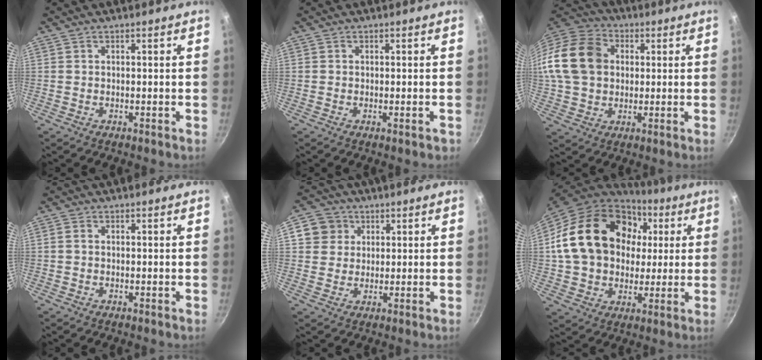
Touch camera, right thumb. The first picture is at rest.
{"total": 1.2, "force": [-0.4, 0.3, 1.0], "torque": [-0.016, 0.000, -0.008]}
{"total": 18.0, "force": [2.1, 14.2, 10.8], "torque": [-0.199, 0.030, 0.026]}
{"total": 0.9, "force": [0.0, 0.7, 0.6], "torque": [-0.011, 0.005, 0.000]}
{"total": 6.0, "force": [2.2, 5.4, 1.5], "torque": [0.011, 0.008, 0.031]}
{"total": 23.8, "force": [4.8, 18.2, 14.5], "torque": [-0.238, 0.024, 0.086]}